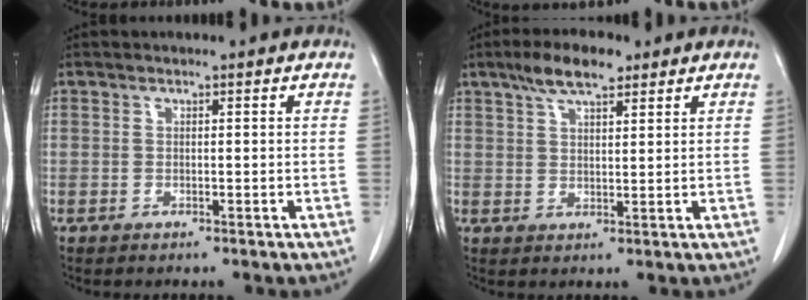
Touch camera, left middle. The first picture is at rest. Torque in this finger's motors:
{"motor_torque": [0.58, -0.53, -0.05, 0.02]}